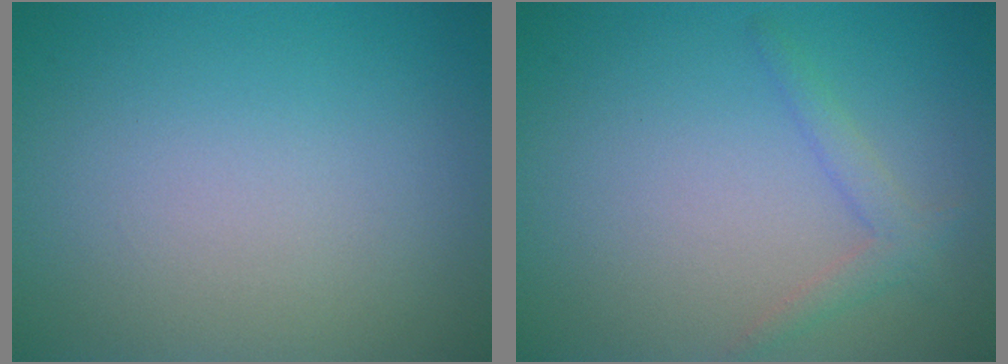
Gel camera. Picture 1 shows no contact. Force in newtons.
{"total": 1.8, "press": 1.8, "slide": 0.1}